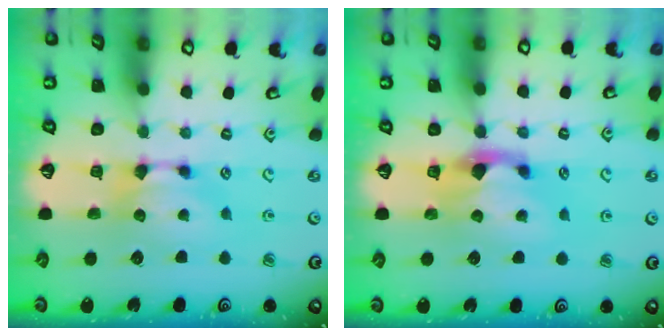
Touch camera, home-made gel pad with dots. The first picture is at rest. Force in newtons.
{"total": 2.1, "press": 1.7, "slide": 1.2}